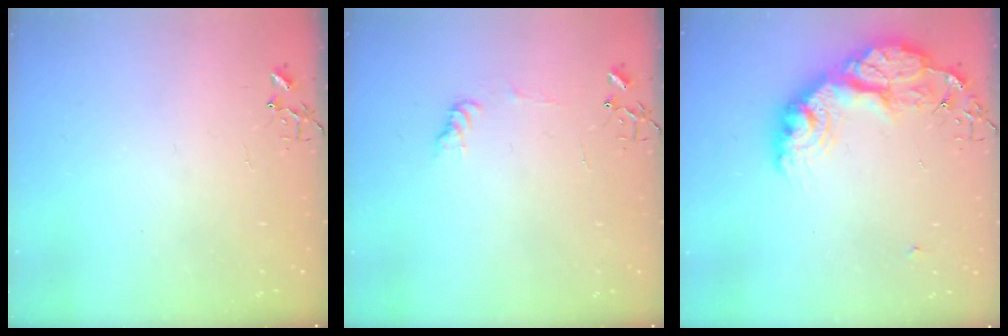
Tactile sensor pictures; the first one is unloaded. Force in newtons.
{"total": 7.3, "press": 7.3, "slide": 0.8}
{"total": 27.8, "press": 27.7, "slide": 2.1}